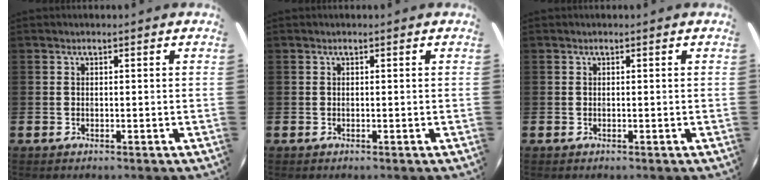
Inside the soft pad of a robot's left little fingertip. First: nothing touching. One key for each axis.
{"total": 0.0}
{"total": 0.0}